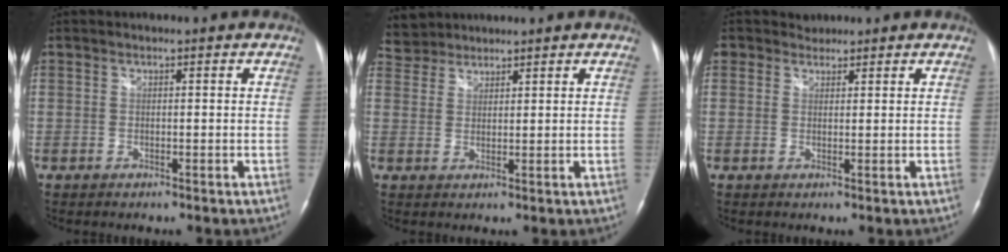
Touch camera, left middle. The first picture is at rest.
{"total": 4.0, "force": [3.7, 1.2, -0.8], "torque": [0.012, 0.007, 0.073]}
{"total": 2.1, "force": [1.6, 1.4, -0.4], "torque": [0.010, 0.006, 0.022]}